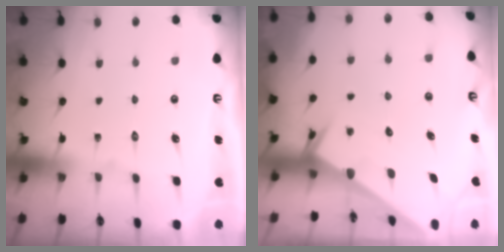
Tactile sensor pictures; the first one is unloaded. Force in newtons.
{"total": 2.0, "press": 2.0, "slide": 0.1}